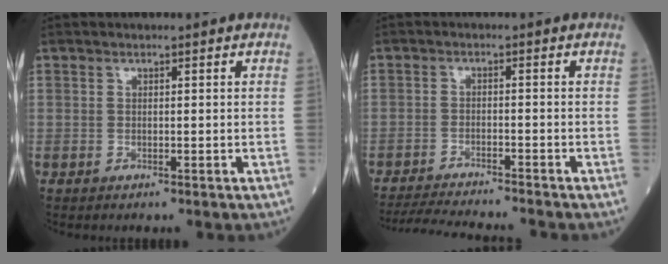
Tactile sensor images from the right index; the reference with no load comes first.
{"total": 9.5, "force": [-9.0, -0.5, 3.3], "torque": [-0.045, -0.014, -0.146]}